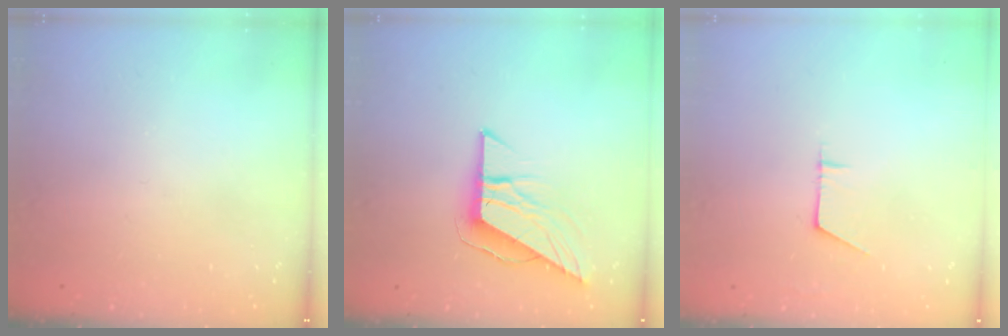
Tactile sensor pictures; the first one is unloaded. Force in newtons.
{"total": 8.7, "press": 8.7, "slide": 0.7}
{"total": 4.8, "press": 4.7, "slide": 0.4}